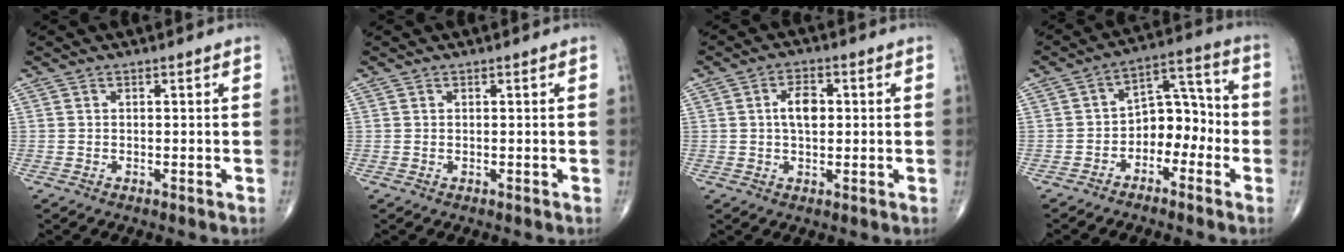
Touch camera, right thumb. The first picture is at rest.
{"total": 0.0}
{"total": 5.2, "force": [0.7, 2.9, 4.2], "torque": [-0.069, 0.006, 0.008]}
{"total": 9.2, "force": [-3.0, 6.2, 6.1], "torque": [-0.052, 0.051, -0.058]}